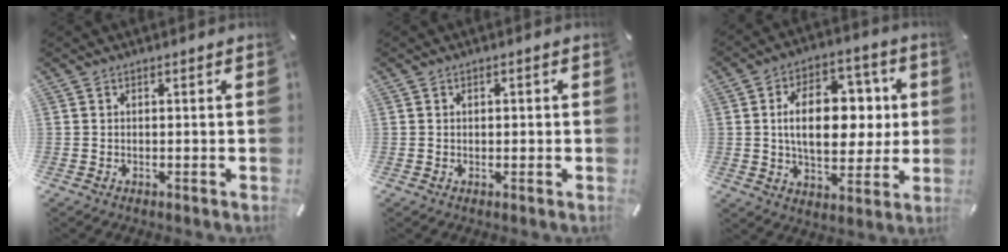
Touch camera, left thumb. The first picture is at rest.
{"total": 0.8, "force": [0.0, 0.7, 0.5], "torque": [-0.010, 0.004, -0.002]}
{"total": 17.4, "force": [2.1, 11.2, 13.1], "torque": [-0.207, 0.007, 0.035]}